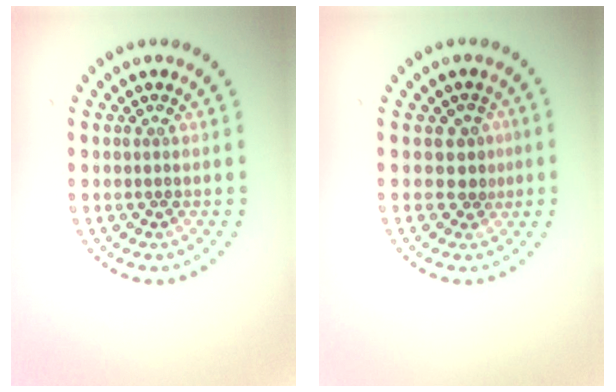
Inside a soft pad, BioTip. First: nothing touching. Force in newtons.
{"total": 1.8, "press": 1.5, "slide": 1.0}